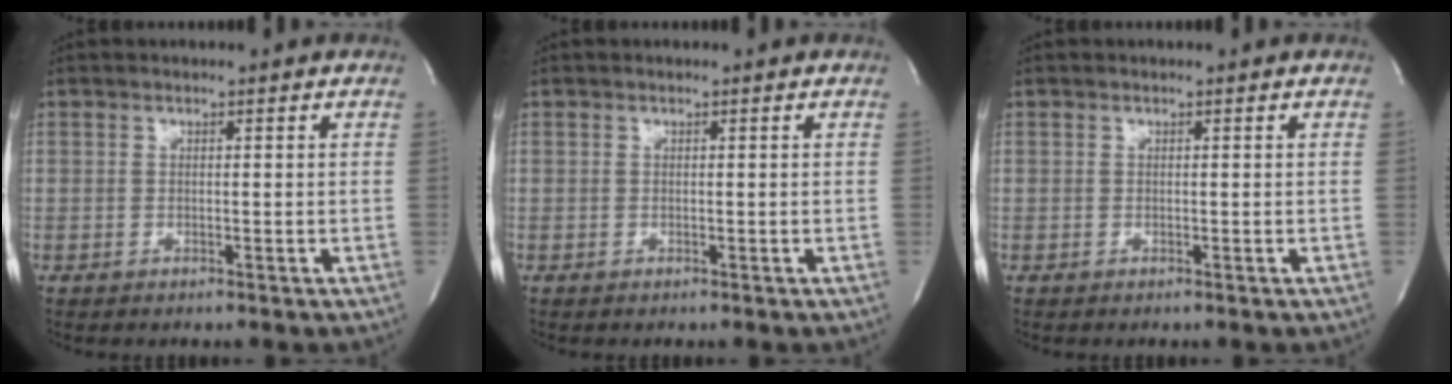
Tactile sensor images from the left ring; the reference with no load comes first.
{"total": 0.0}
{"total": 0.0}